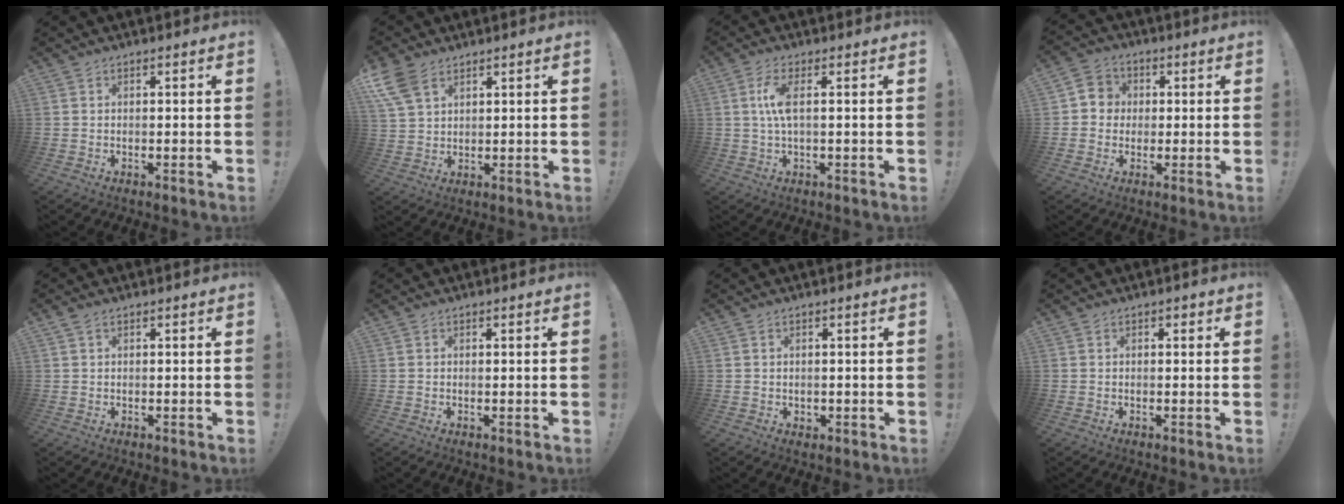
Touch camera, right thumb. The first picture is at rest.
{"total": 8.1, "force": [4.9, 4.5, 4.7], "torque": [-0.096, -0.013, 0.098]}
{"total": 6.7, "force": [1.0, 1.8, 6.4], "torque": [-0.120, -0.007, 0.016]}
{"total": 5.7, "force": [-0.2, 5.6, 1.3], "torque": [-0.014, 0.009, -0.002]}
{"total": 1.2, "force": [0.6, 0.5, 0.9], "torque": [-0.017, 0.002, 0.011]}
{"total": 0.0}
{"total": 0.9, "force": [0.3, 0.9, 0.2], "torque": [-0.002, 0.001, 0.005]}
{"total": 0.8, "force": [0.2, 0.7, 0.3], "torque": [-0.001, 0.000, 0.003]}